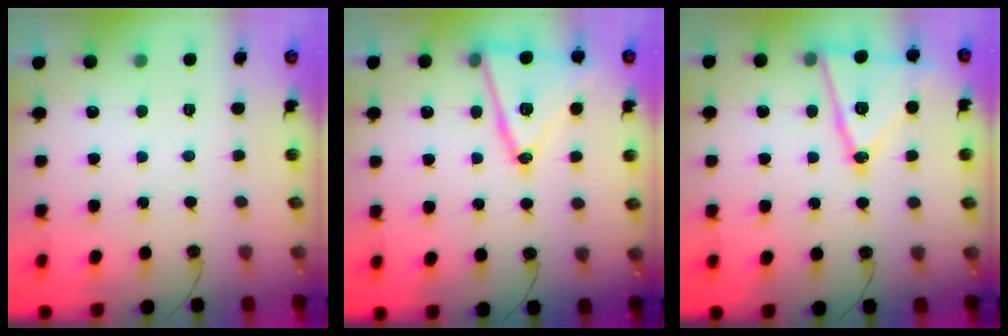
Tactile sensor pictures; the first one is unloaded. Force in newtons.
{"total": 16.9, "press": 16.6, "slide": 3.4}
{"total": 15.6, "press": 15.1, "slide": 3.6}